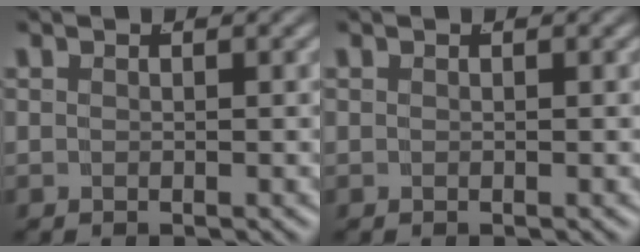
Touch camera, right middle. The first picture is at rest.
{"total": 0.0}